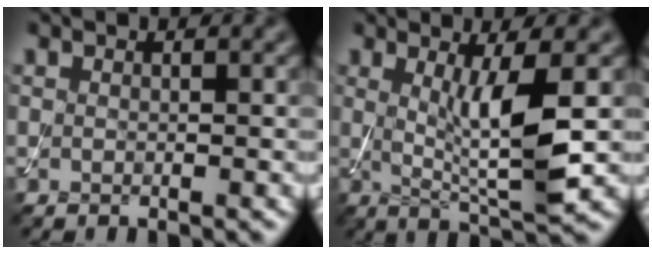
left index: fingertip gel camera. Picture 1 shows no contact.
{"total": 5.9, "force": [0.5, 1.0, 5.8], "torque": [-0.101, -0.014, 0.015]}